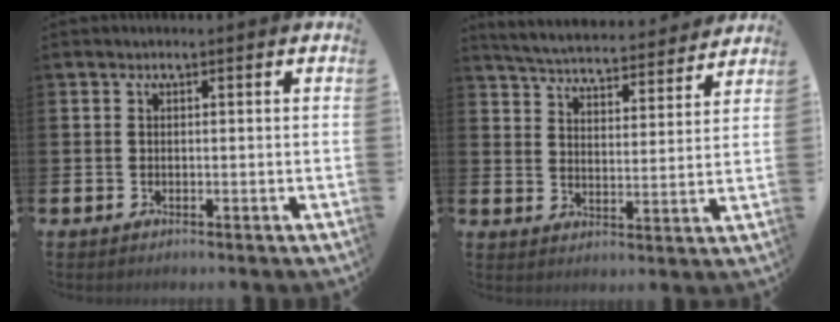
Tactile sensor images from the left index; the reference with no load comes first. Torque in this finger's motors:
{"motor_torque": [0.53, -1.61, 0.44, 0.07]}